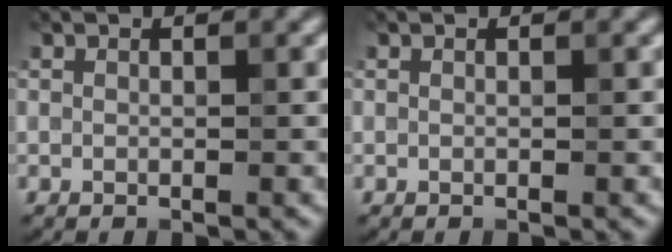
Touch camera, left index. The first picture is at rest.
{"total": 0.0}